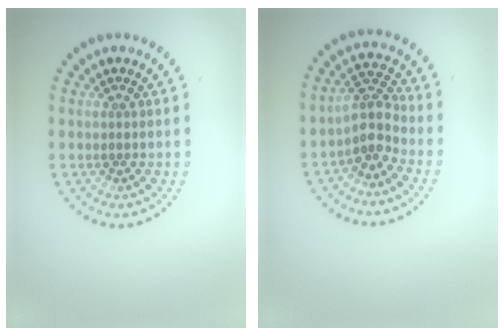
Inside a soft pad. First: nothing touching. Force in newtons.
{"total": 3.0, "press": 2.4, "slide": 1.9}